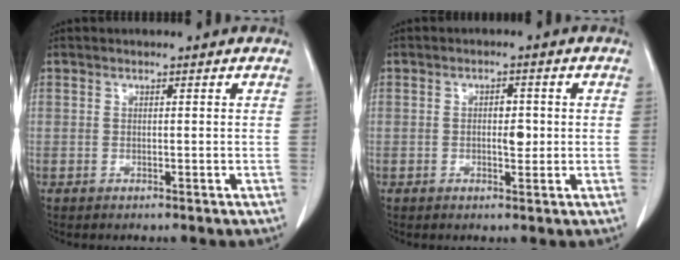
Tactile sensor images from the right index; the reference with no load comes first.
{"total": 2.8, "force": [-0.2, 1.2, 2.5], "torque": [-0.040, 0.002, -0.001]}